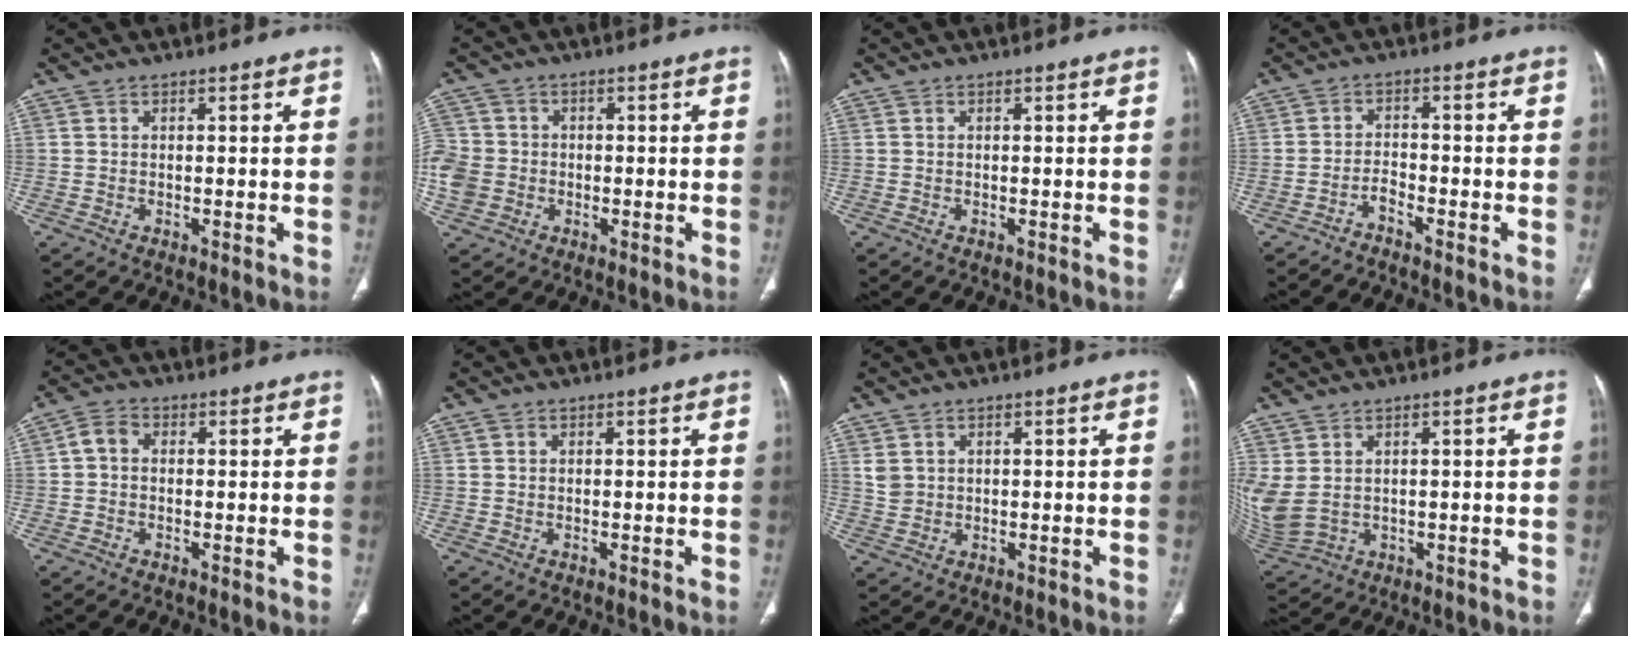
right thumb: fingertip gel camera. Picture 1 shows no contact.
{"total": 9.2, "force": [-1.7, 8.1, 3.9], "torque": [-0.093, 0.016, -0.029]}
{"total": 0.0}
{"total": 2.1, "force": [-1.9, 0.4, 0.6], "torque": [-0.008, 0.018, -0.037]}
{"total": 3.3, "force": [0.2, 2.6, 2.1], "torque": [-0.034, 0.011, -0.004]}
{"total": 0.5, "force": [0.2, 0.5, 0.2], "torque": [-0.001, 0.000, 0.004]}
{"total": 2.5, "force": [1.0, 2.0, 1.1], "torque": [-0.015, -0.002, 0.028]}
{"total": 9.3, "force": [1.5, 6.4, 6.5], "torque": [-0.171, -0.003, 0.050]}